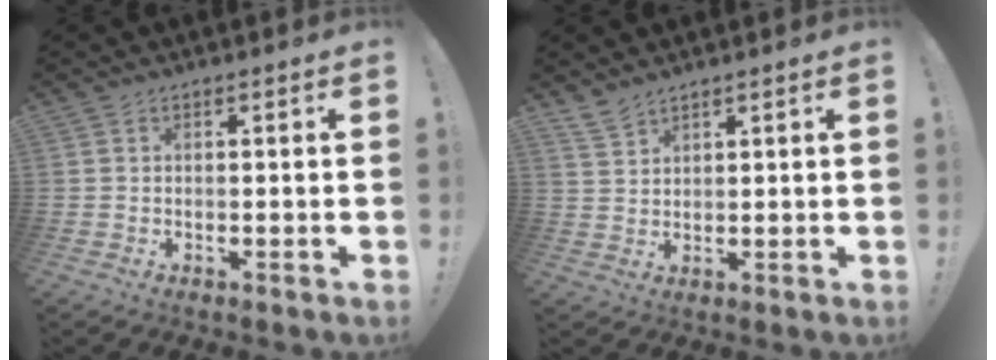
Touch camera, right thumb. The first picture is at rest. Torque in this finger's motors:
{"motor_torque": [0.30, -0.26, 0.03, -0.03, 0.03]}